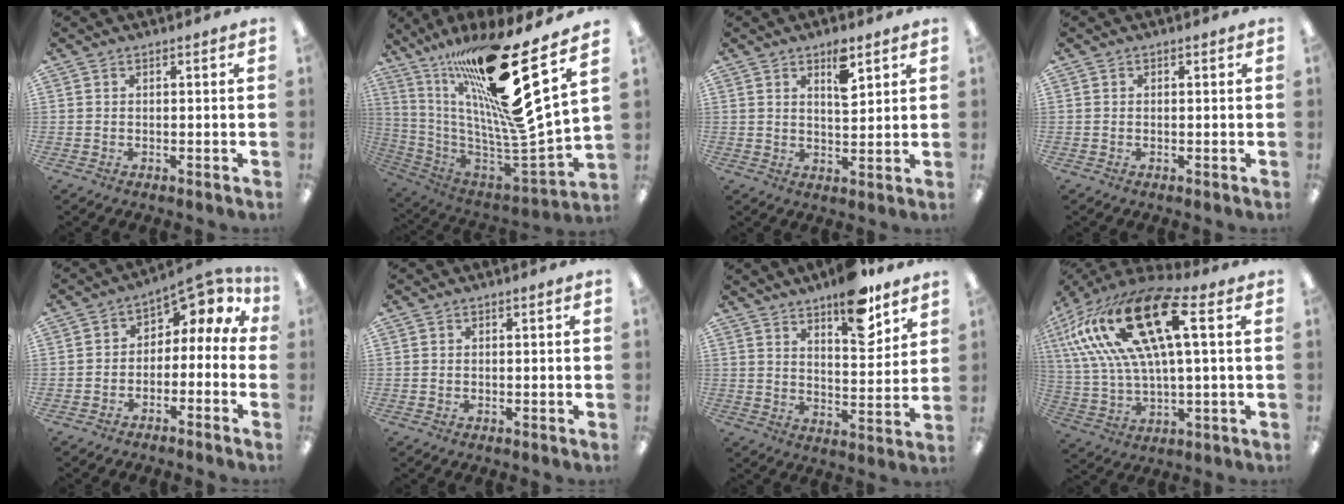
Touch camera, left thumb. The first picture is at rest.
{"total": 26.0, "force": [16.5, 3.4, 19.8], "torque": [-0.357, -0.121, 0.259]}
{"total": 6.9, "force": [3.9, 2.9, 4.9], "torque": [-0.066, -0.016, 0.060]}
{"total": 0.0}
{"total": 4.5, "force": [0.7, 3.7, 2.6], "torque": [-0.040, -0.004, 0.011]}
{"total": 0.0}
{"total": 13.5, "force": [9.8, 5.0, 7.8], "torque": [-0.090, -0.064, 0.164]}
{"total": 23.2, "force": [10.1, 8.9, 19.0], "torque": [-0.385, -0.031, 0.170]}